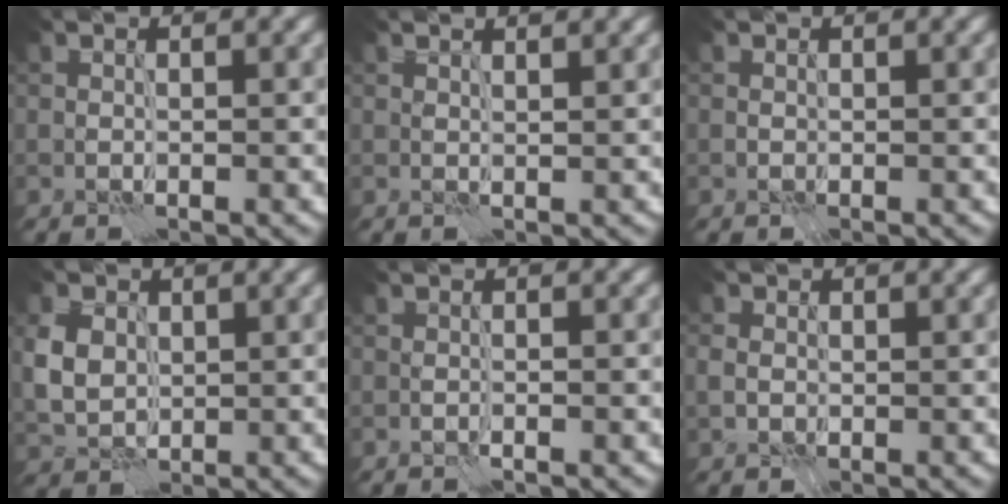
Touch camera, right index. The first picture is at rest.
{"total": 2.4, "force": [1.7, 0.9, 1.3], "torque": [0.000, 0.006, 0.005]}
{"total": 0.0}
{"total": 4.1, "force": [0.8, 3.3, 2.3], "torque": [-0.065, 0.002, 0.016]}
{"total": 0.5, "force": [-0.5, 0.0, 0.3], "torque": [-0.005, -0.006, -0.006]}
{"total": 1.8, "force": [0.0, 1.6, 0.7], "torque": [-0.017, 0.002, 0.004]}